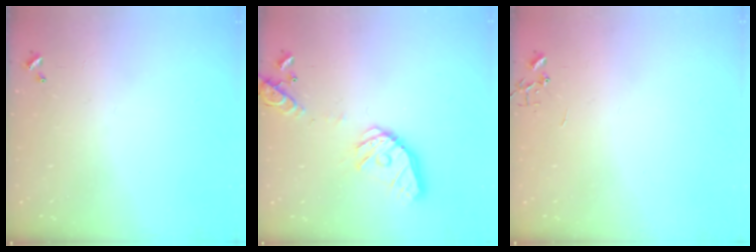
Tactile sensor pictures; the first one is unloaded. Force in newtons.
{"total": 16.9, "press": 16.7, "slide": 3.0}
{"total": 0.0}